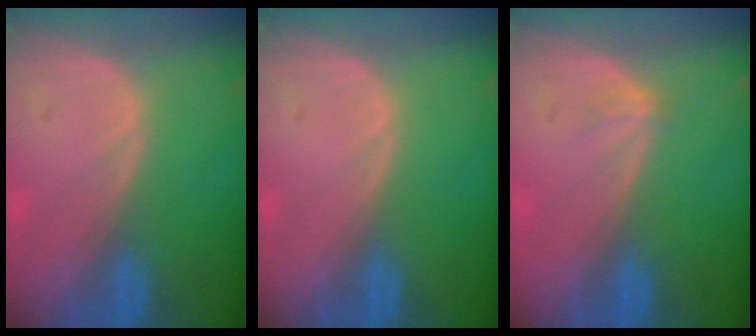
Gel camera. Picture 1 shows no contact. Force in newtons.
{"total": 0.0}
{"total": 1.2, "press": 0.8, "slide": 0.8}